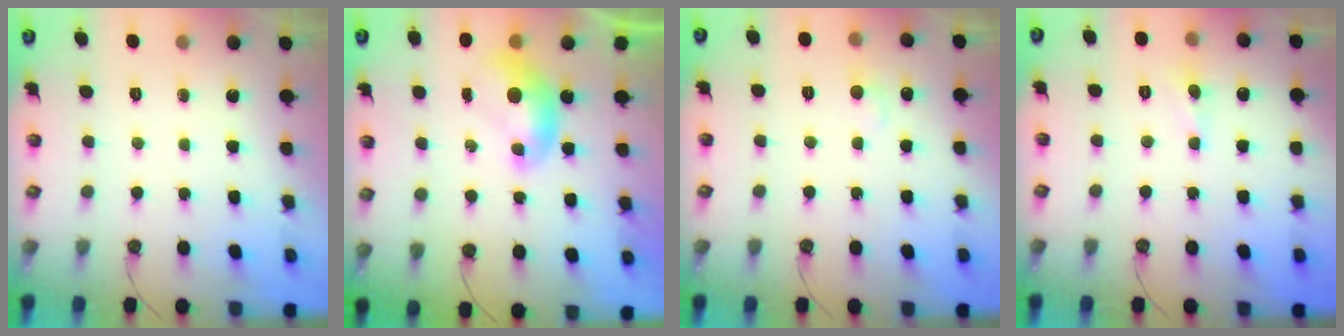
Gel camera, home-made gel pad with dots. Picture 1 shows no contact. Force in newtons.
{"total": 0.0}
{"total": 1.5, "press": 1.2, "slide": 0.8}
{"total": 1.9, "press": 1.8, "slide": 0.6}